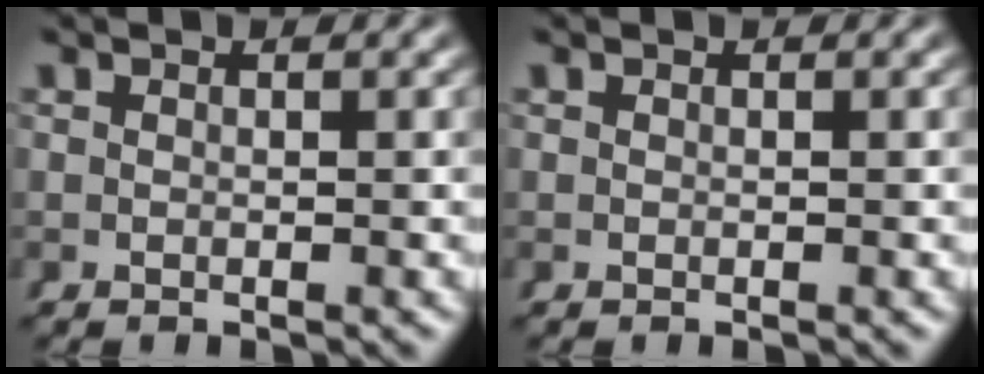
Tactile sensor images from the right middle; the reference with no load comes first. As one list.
[{"total": 0.0}]